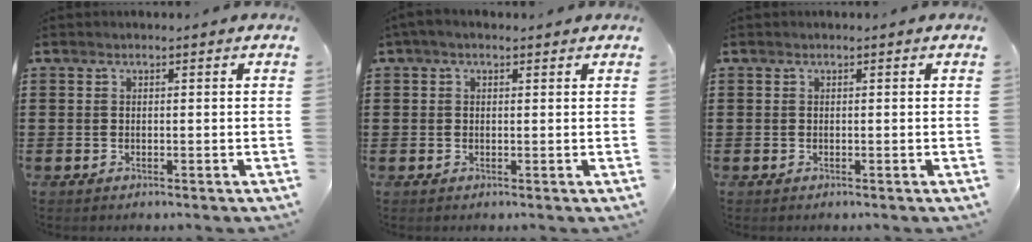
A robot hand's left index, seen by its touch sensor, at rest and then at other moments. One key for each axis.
{"total": 1.9, "fx": 0.7, "fy": 0.5, "fz": 1.7, "tx": -0.032, "ty": 0.004, "tz": 0.011}
{"total": 0.0}